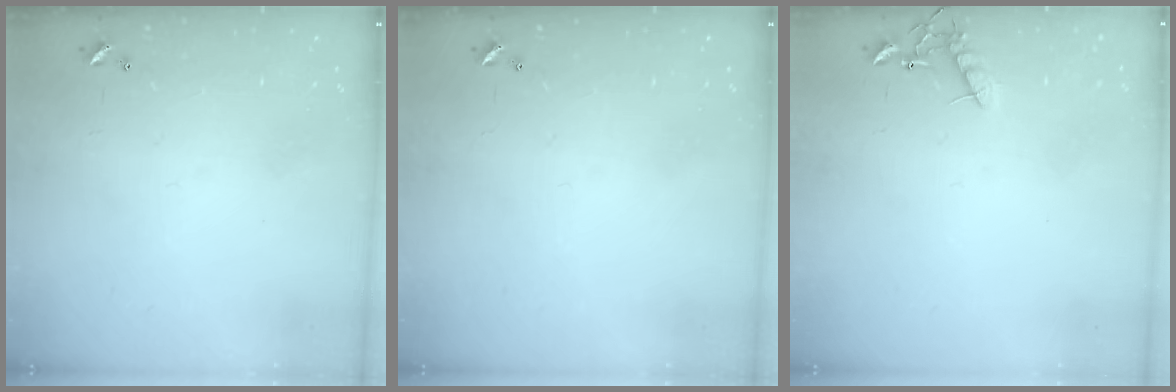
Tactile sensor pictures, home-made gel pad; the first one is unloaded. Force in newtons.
{"total": 0.0}
{"total": 8.1, "press": 8.1, "slide": 0.3}